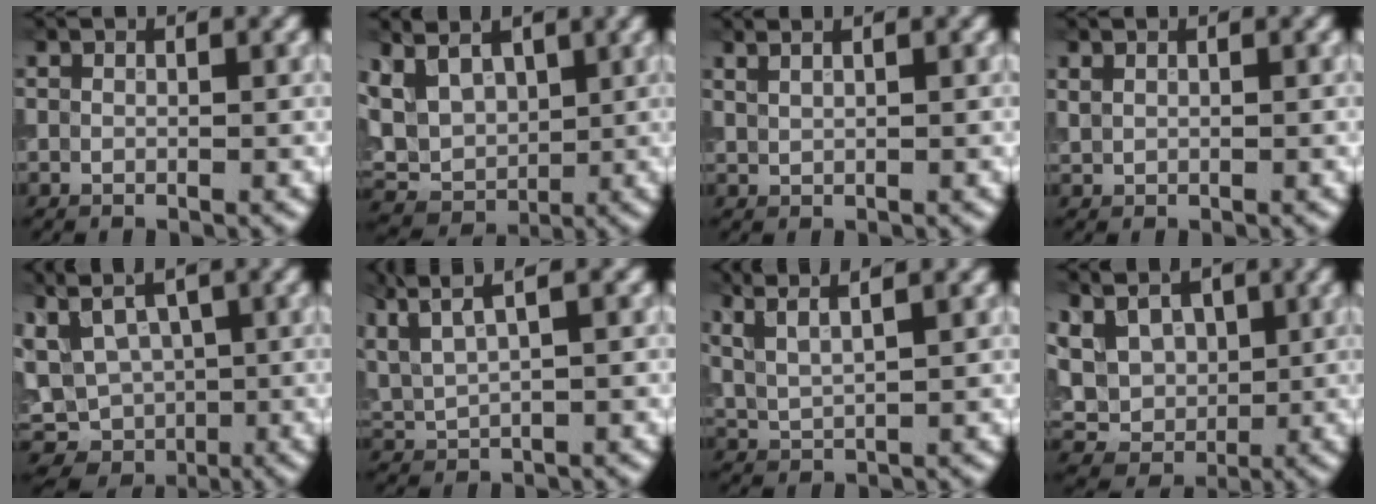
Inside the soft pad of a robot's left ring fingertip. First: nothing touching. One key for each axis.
{"total": 5.8, "fx": 2.8, "fy": 3.9, "fz": 3.2, "tx": -0.076, "ty": 0.003, "tz": 0.045}
{"total": 2.2, "fx": 1.6, "fy": 0.9, "fz": 1.2, "tx": -0.010, "ty": 0.006, "tz": 0.010}
{"total": 0.5, "fx": 0.4, "fy": 0.2, "fz": 0.2, "tx": -0.007, "ty": 0.002, "tz": 0.012}
{"total": 8.2, "fx": 0.8, "fy": 5.5, "fz": 6.0, "tx": -0.096, "ty": 0.000, "tz": 0.023}
{"total": 5.1, "fx": 3.6, "fy": 1.1, "fz": 3.4, "tx": -0.082, "ty": 0.014, "tz": 0.066}
{"total": 5.0, "fx": 3.4, "fy": 1.4, "fz": 3.4, "tx": -0.064, "ty": 0.027, "tz": 0.045}
{"total": 8.5, "fx": 2.9, "fy": 6.5, "fz": 4.5, "tx": -0.078, "ty": 0.015, "tz": 0.032}